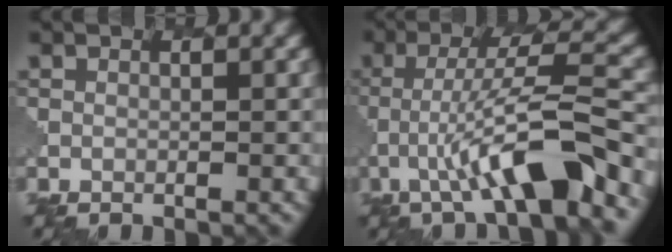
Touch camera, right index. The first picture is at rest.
{"total": 7.8, "force": [-3.3, 1.1, 6.9], "torque": [-0.109, 0.019, -0.050]}